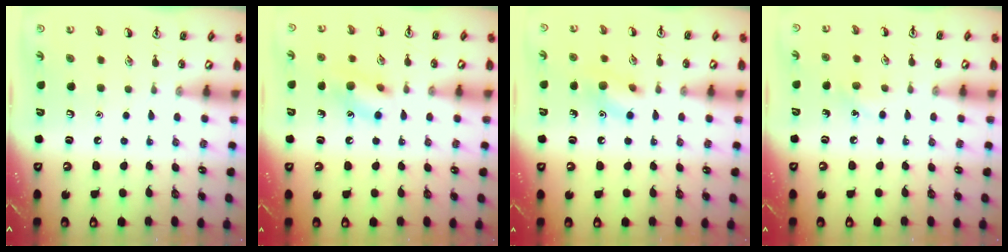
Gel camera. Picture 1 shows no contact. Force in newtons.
{"total": 10.0, "press": 10.0, "slide": 0.9}
{"total": 9.2, "press": 9.2, "slide": 1.2}
{"total": 5.8, "press": 5.5, "slide": 1.9}